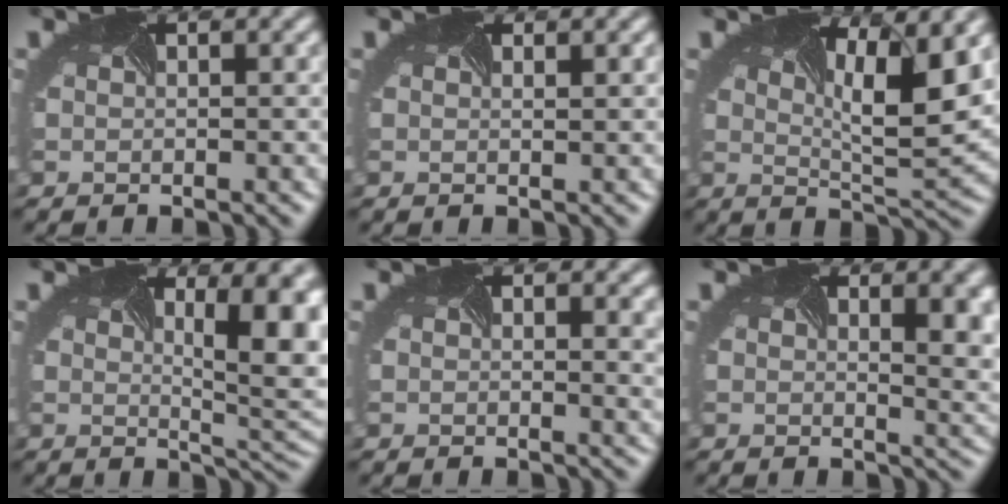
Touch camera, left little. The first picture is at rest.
{"total": 0.6, "force": [0.5, 0.2, 0.4], "torque": [0.002, 0.005, -0.007]}
{"total": 7.1, "force": [2.4, 1.9, 6.4], "torque": [-0.084, -0.003, 0.036]}
{"total": 10.3, "force": [2.2, 4.1, 9.2], "torque": [-0.094, 0.007, 0.024]}
{"total": 4.2, "force": [1.9, 2.1, 3.2], "torque": [-0.028, 0.007, 0.029]}
{"total": 6.8, "force": [2.0, 3.3, 5.7], "torque": [-0.050, -0.003, 0.032]}